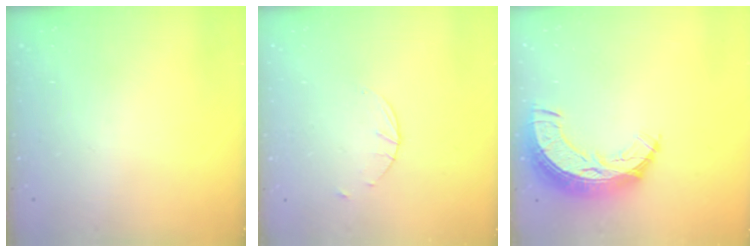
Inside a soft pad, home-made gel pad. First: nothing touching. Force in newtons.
{"total": 1.7, "press": 1.7, "slide": 0.3}
{"total": 12.4, "press": 12.4, "slide": 1.0}